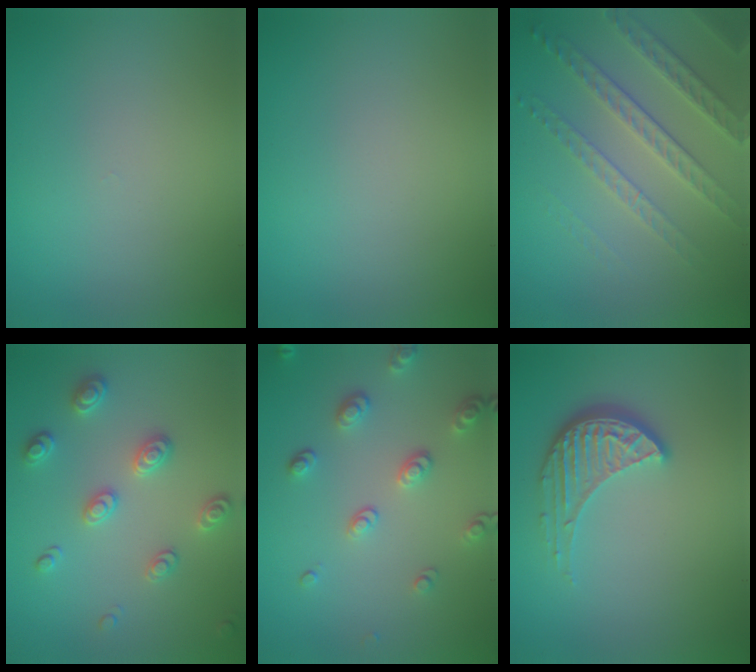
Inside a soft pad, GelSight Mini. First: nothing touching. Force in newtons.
{"total": 0.0}
{"total": 4.0, "press": 3.7, "slide": 1.6}
{"total": 2.8, "press": 2.6, "slide": 1.1}
{"total": 2.9, "press": 2.6, "slide": 1.3}
{"total": 4.0, "press": 3.0, "slide": 2.7}